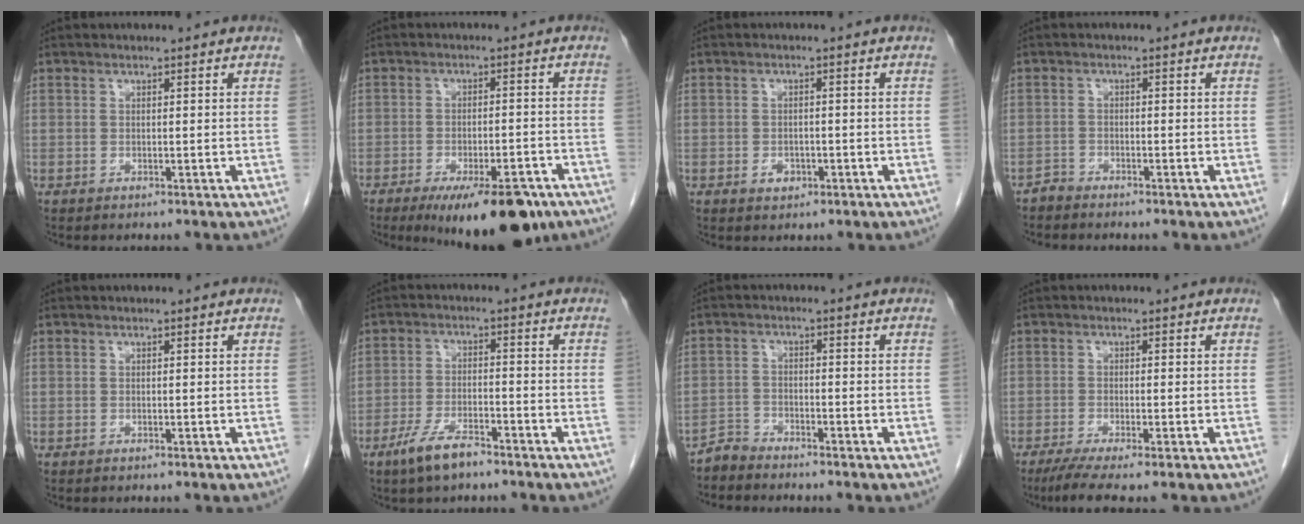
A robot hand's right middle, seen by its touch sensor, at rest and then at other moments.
{"total": 12.5, "force": [-8.5, 4.0, 8.2], "torque": [-0.093, -0.004, -0.123]}
{"total": 2.0, "force": [-0.9, 1.5, 1.1], "torque": [-0.013, 0.005, -0.007]}
{"total": 1.5, "force": [-1.4, 0.3, -0.3], "torque": [0.011, 0.001, -0.028]}
{"total": 0.0}
{"total": 6.0, "force": [-4.4, 1.6, 3.8], "torque": [-0.079, -0.004, -0.079]}
{"total": 2.7, "force": [-2.6, 0.4, -0.5], "torque": [0.017, -0.006, -0.053]}
{"total": 5.3, "force": [-3.8, 0.0, 3.7], "torque": [-0.059, -0.016, -0.065]}